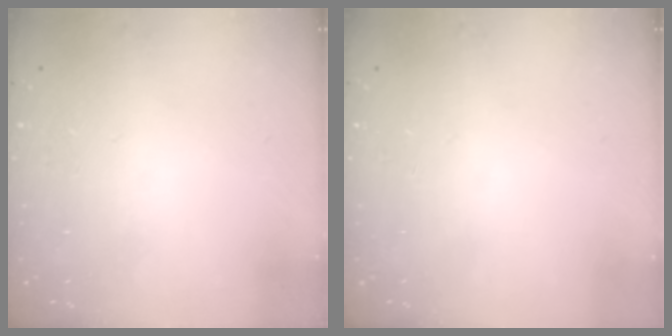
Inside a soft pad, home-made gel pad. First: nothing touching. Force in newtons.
{"total": 0.0}